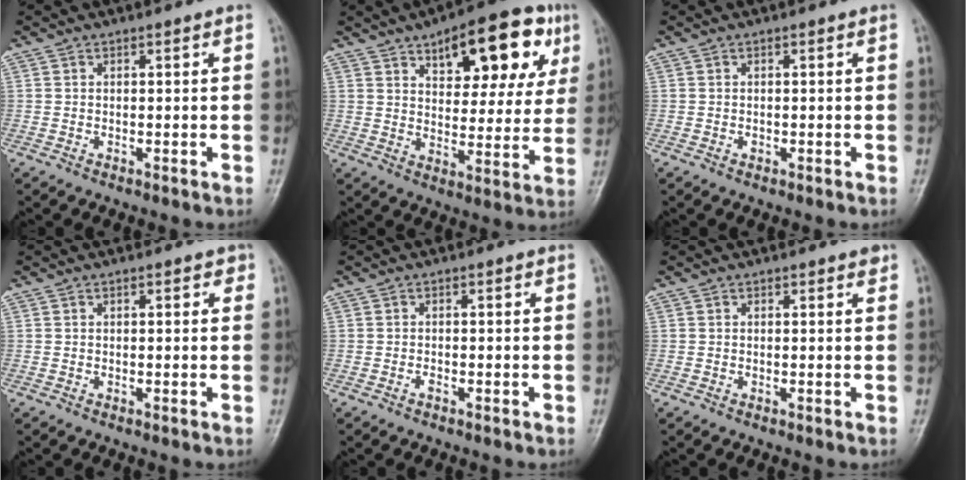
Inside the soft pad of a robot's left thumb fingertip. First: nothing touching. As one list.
[{"total": 18.9, "force": [9.1, 8.5, 14.2], "torque": [-0.145, -0.013, 0.126]}, {"total": 0.7, "force": [-0.2, 0.4, 0.5], "torque": [-0.005, 0.005, -0.002]}, {"total": 1.7, "force": [0.7, 0.8, 1.3], "torque": [-0.010, 0.002, 0.006]}, {"total": 0.8, "force": [-0.4, 0.3, 0.6], "torque": [-0.010, 0.004, -0.007]}, {"total": 0.9, "force": [0.6, 0.4, 0.6], "torque": [-0.006, -0.002, 0.006]}]